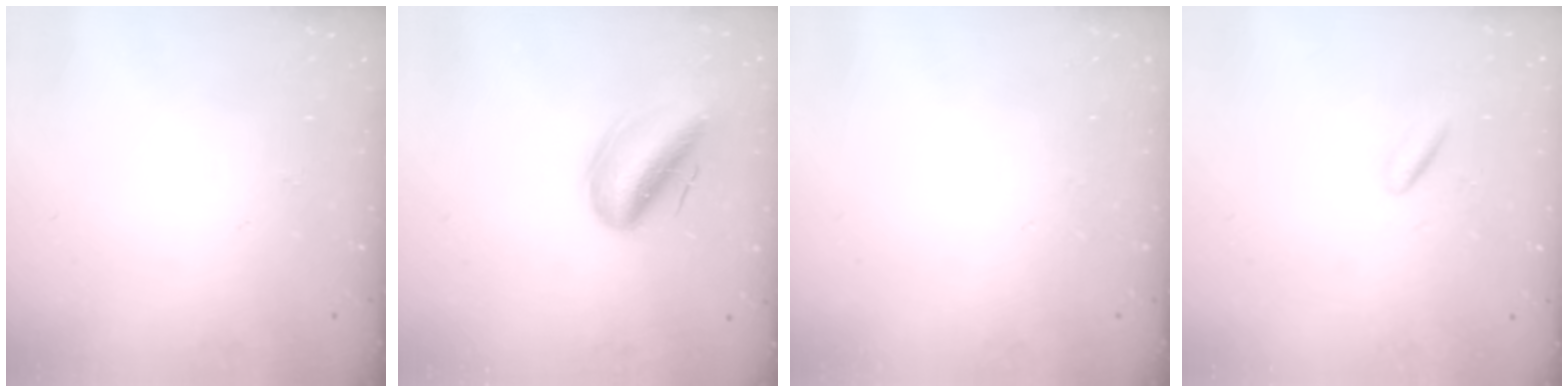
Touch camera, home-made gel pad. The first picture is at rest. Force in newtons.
{"total": 12.8, "press": 12.3, "slide": 3.4}
{"total": 0.0}
{"total": 1.7, "press": 1.5, "slide": 0.7}